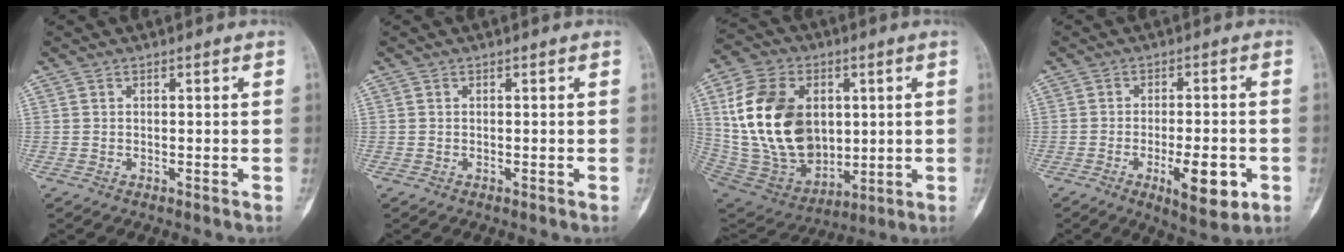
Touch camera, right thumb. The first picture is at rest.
{"total": 0.0}
{"total": 23.9, "force": [3.7, 16.8, 16.6], "torque": [-0.293, -0.010, 0.090]}
{"total": 9.4, "force": [-3.2, 3.2, 8.2], "torque": [-0.113, 0.003, -0.041]}